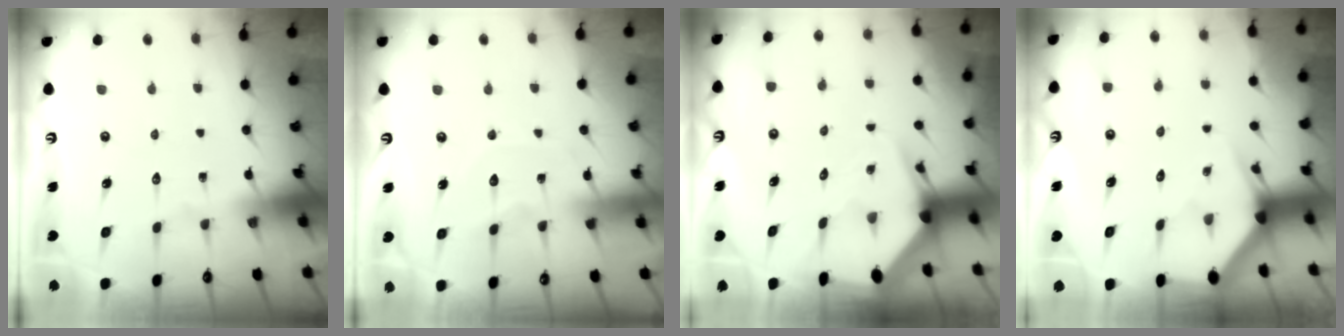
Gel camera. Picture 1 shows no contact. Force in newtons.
{"total": 6.1, "press": 6.1, "slide": 0.7}
{"total": 4.4, "press": 4.3, "slide": 0.7}
{"total": 2.6, "press": 2.6, "slide": 0.0}